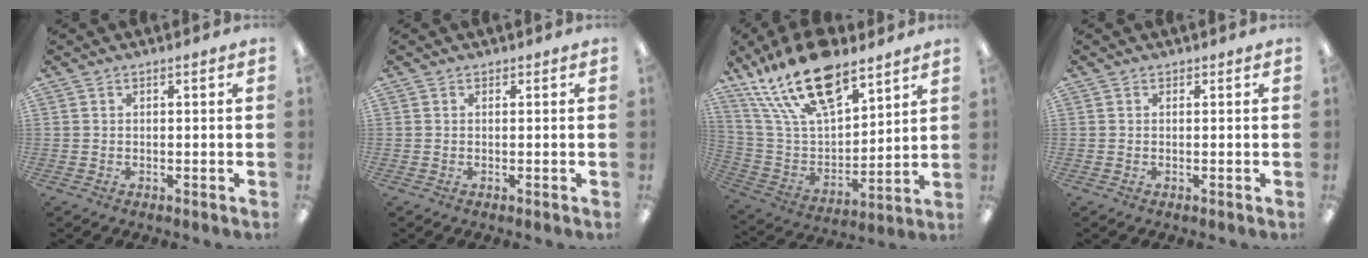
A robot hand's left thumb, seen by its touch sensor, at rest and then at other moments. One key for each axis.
{"total": 0.0}
{"total": 21.9, "fx": 14.9, "fy": 9.1, "fz": 13.2, "tx": -0.259, "ty": -0.080, "tz": 0.260}
{"total": 0.0}